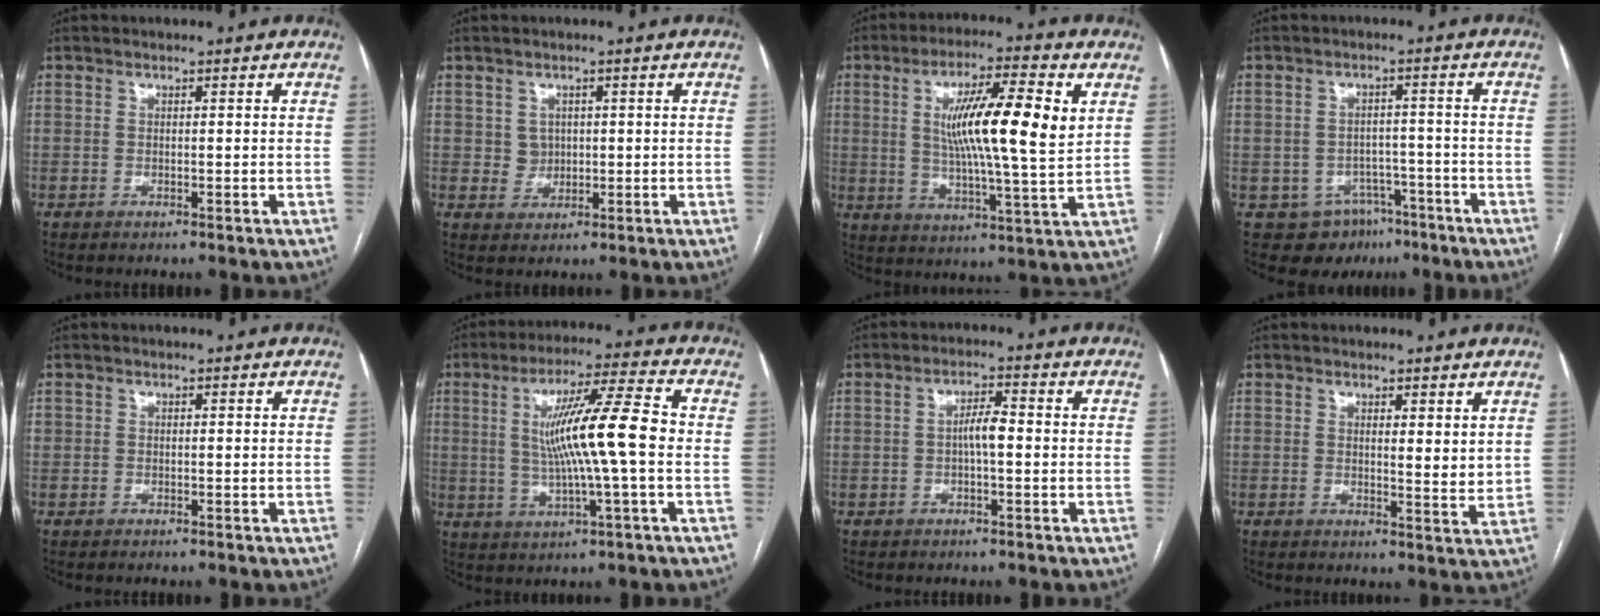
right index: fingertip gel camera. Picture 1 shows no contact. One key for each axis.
{"total": 2.8, "fx": 0.6, "fy": 2.5, "fz": 1.0, "tx": -0.016, "ty": 0.003, "tz": 0.014}
{"total": 14.6, "fx": 3.6, "fy": 1.4, "fz": 14.1, "tx": -0.245, "ty": 0.006, "tz": 0.054}
{"total": 7.3, "fx": -4.4, "fy": 5.6, "fz": 1.6, "tx": -0.014, "ty": 0.014, "tz": -0.053}
{"total": 0.0}
{"total": 12.4, "fx": 0.3, "fy": 0.0, "fz": 12.4, "tx": -0.220, "ty": 0.009, "tz": 0.005}
{"total": 3.4, "fx": -0.3, "fy": 0.8, "fz": 3.2, "tx": -0.056, "ty": 0.010, "tz": -0.005}
{"total": 3.3, "fx": 1.8, "fy": 0.8, "fz": 2.6, "tx": -0.039, "ty": -0.017, "tz": 0.027}